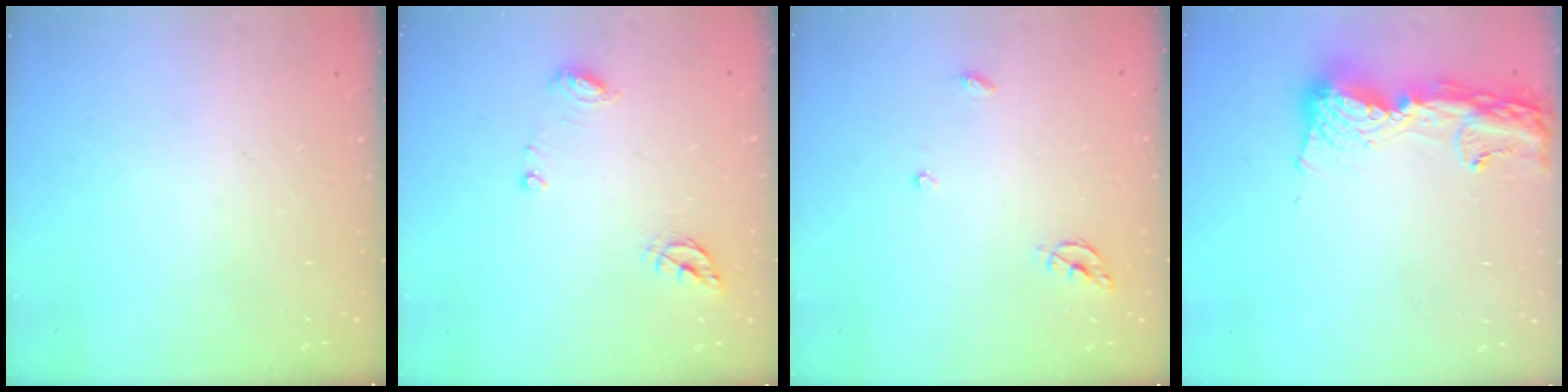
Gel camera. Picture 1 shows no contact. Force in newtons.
{"total": 7.9, "press": 7.8, "slide": 0.9}
{"total": 5.5, "press": 5.5, "slide": 0.6}
{"total": 13.9, "press": 13.8, "slide": 1.2}